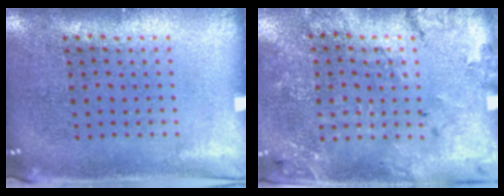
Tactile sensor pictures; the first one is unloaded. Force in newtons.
{"total": 1.8, "press": 1.6, "slide": 0.7}